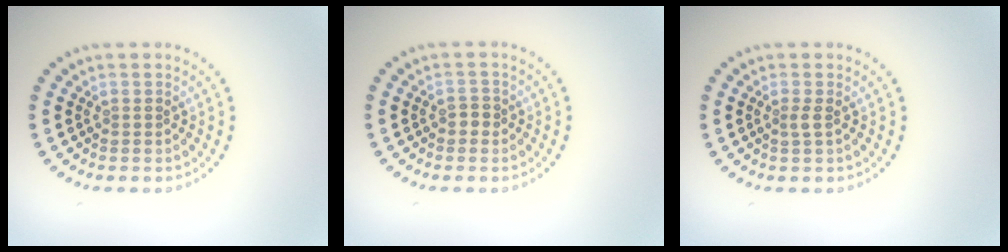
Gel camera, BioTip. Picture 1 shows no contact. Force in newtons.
{"total": 1.0, "press": 0.9, "slide": 0.4}
{"total": 0.9, "press": 0.6, "slide": 0.7}